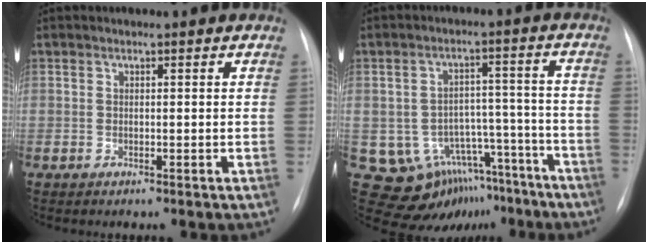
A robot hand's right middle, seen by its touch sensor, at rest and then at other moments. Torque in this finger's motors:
{"motor_torque": [-0.43, -0.54, -0.08, -0.02]}